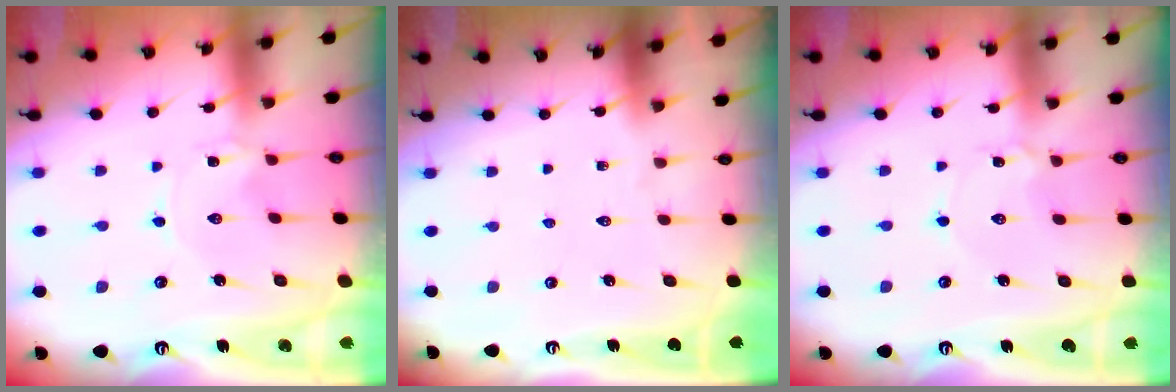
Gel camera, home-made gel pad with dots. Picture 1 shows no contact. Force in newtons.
{"total": 0.0}
{"total": 1.9, "press": 1.9, "slide": 0.2}